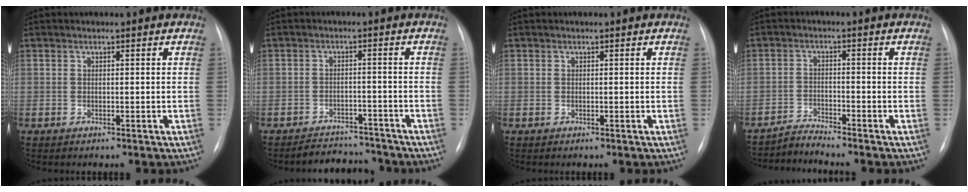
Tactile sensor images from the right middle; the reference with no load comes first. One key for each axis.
{"total": 6.0, "fx": -5.8, "fy": 1.6, "fz": 0.1, "tx": 0.004, "ty": 0.009, "tz": -0.084}
{"total": 0.0}
{"total": 3.1, "fx": -2.8, "fy": -1.0, "fz": -0.6, "tx": 0.008, "ty": -0.019, "tz": -0.054}